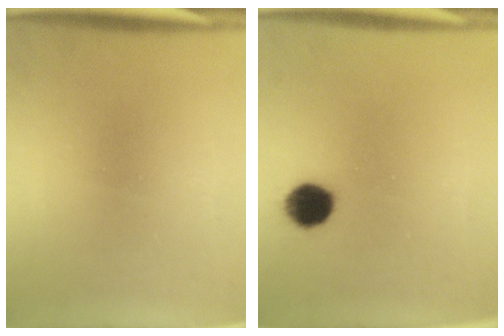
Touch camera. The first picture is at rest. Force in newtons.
{"total": 7.0}